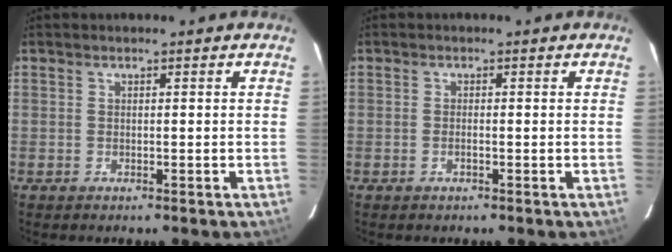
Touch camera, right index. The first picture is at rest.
{"total": 0.8, "force": [-0.3, 0.0, 0.8], "torque": [-0.017, 0.000, -0.006]}